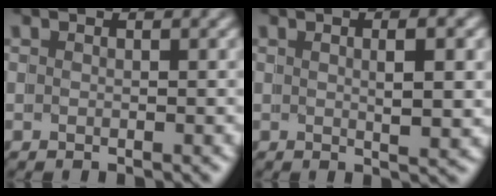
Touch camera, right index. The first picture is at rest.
{"total": 1.8, "force": [0.5, -1.2, 1.2], "torque": [-0.011, -0.004, 0.015]}